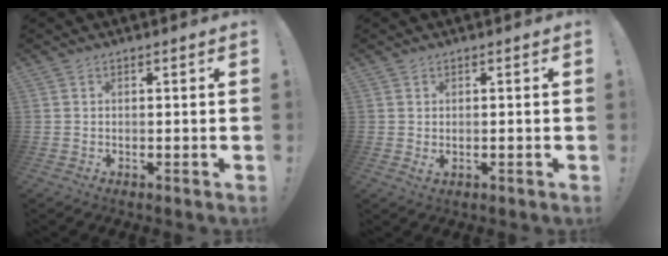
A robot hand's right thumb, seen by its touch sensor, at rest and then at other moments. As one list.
[{"total": 1.3, "force": [0.5, 0.4, 1.1], "torque": [-0.019, 0.000, 0.009]}]